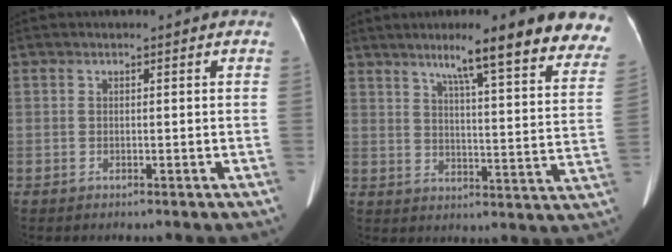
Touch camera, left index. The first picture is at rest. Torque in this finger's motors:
{"motor_torque": [1.09, -1.05, 0.70, 0.15]}